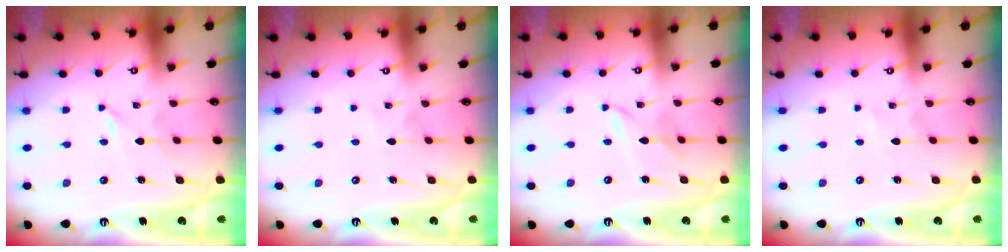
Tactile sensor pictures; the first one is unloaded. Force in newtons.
{"total": 2.4, "press": 2.4, "slide": 0.3}
{"total": 2.6, "press": 2.6, "slide": 0.2}
{"total": 1.3, "press": 1.3, "slide": 0.1}